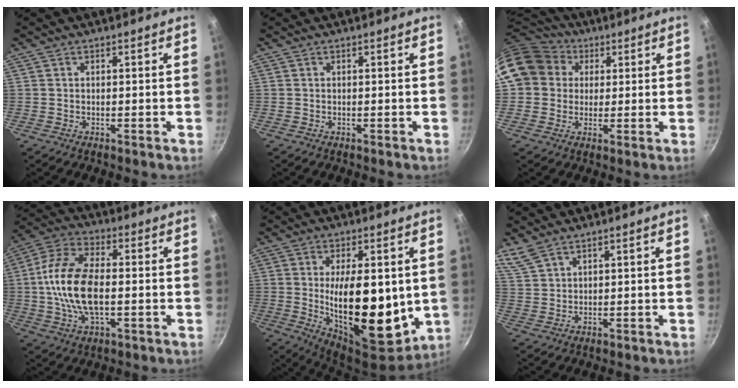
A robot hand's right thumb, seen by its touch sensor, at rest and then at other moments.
{"total": 0.0}
{"total": 14.8, "force": [4.3, 12.9, 5.9], "torque": [-0.099, 0.027, 0.067]}
{"total": 15.6, "force": [-0.6, 8.2, 13.3], "torque": [-0.254, 0.026, -0.025]}
{"total": 20.5, "force": [0.0, 9.8, 18.0], "torque": [-0.251, -0.033, 0.011]}
{"total": 4.1, "force": [3.4, 1.3, 1.7], "torque": [-0.037, -0.007, 0.080]}